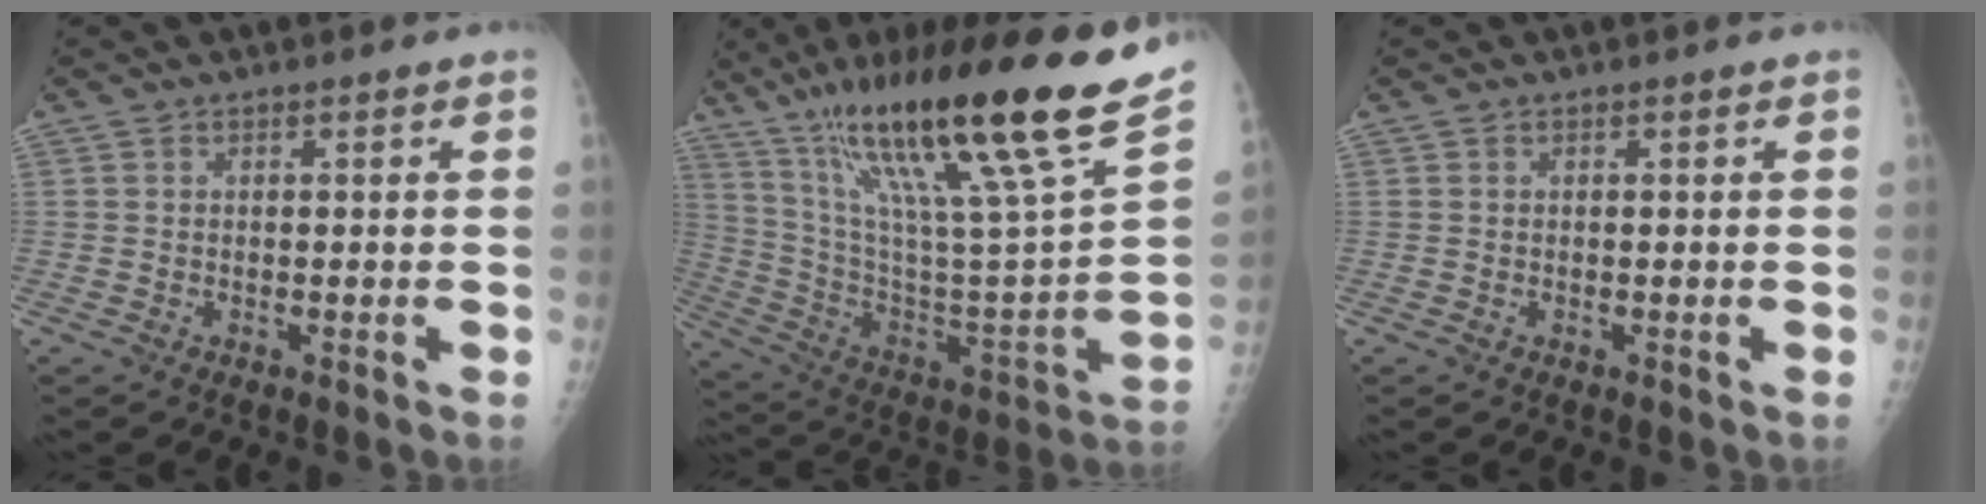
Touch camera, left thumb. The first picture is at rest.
{"total": 33.4, "force": [20.5, 3.8, 26.1], "torque": [-0.421, -0.045, 0.351]}
{"total": 0.0}